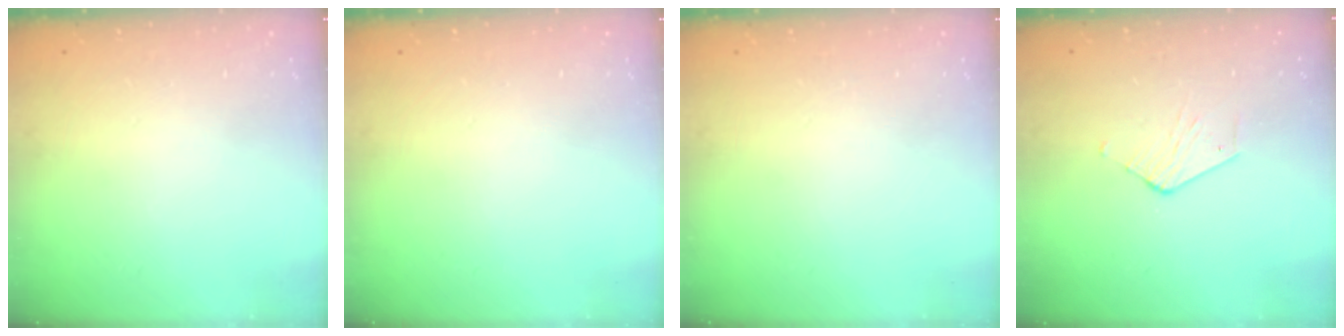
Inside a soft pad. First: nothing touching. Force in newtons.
{"total": 0.0}
{"total": 0.0}
{"total": 2.8, "press": 2.8, "slide": 0.2}